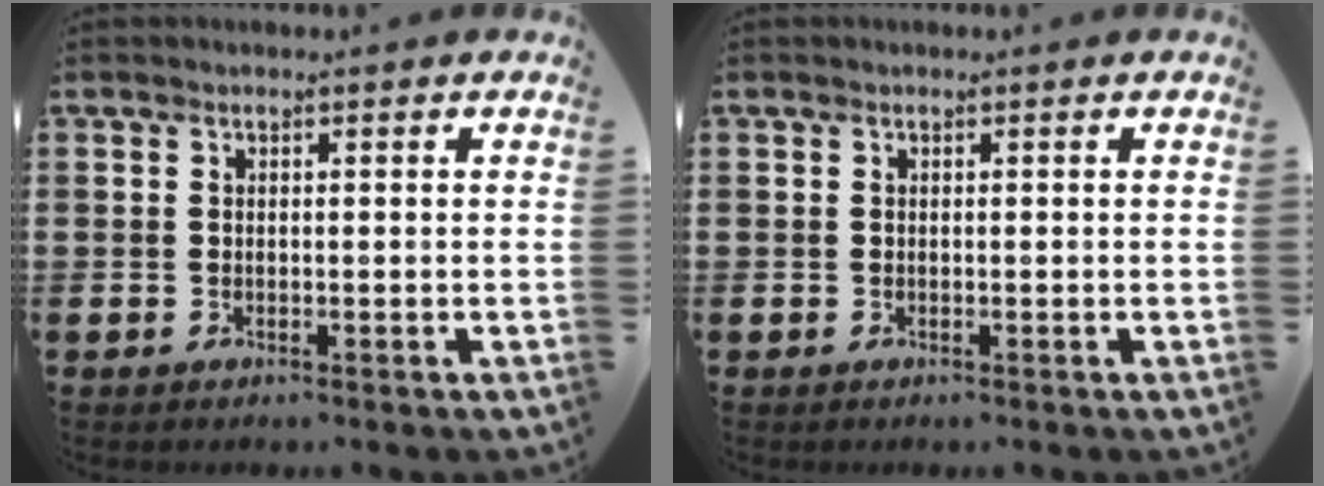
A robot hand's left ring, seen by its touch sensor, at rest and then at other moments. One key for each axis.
{"total": 0.0}